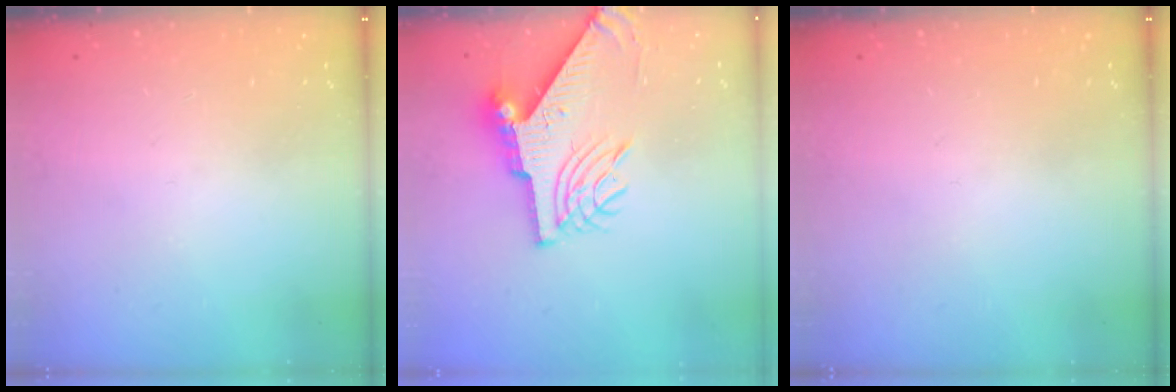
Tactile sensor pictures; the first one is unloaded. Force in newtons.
{"total": 10.8, "press": 10.7, "slide": 1.4}
{"total": 0.0}